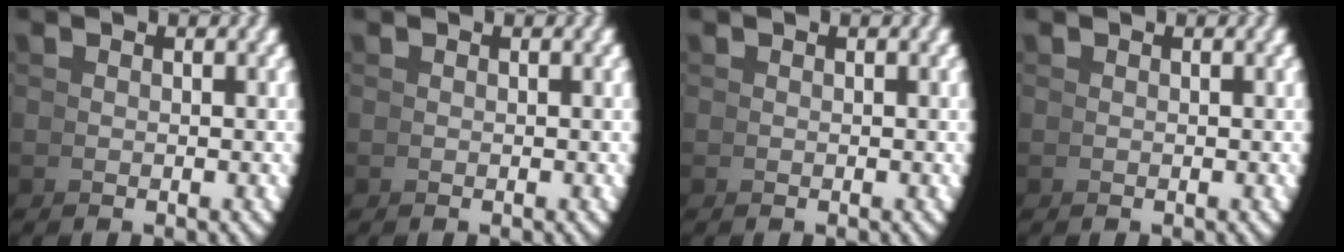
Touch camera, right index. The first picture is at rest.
{"total": 0.0}
{"total": 0.0}
{"total": 0.0}